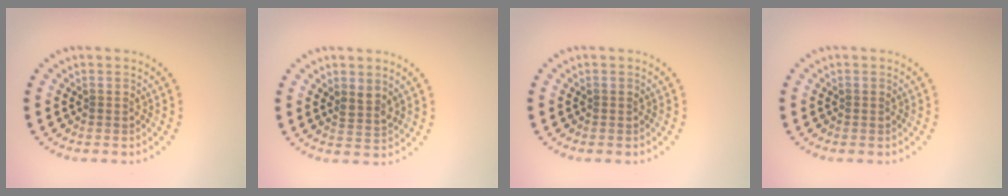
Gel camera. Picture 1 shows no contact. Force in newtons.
{"total": 1.5, "press": 1.2, "slide": 0.9}
{"total": 0.0}
{"total": 0.0}